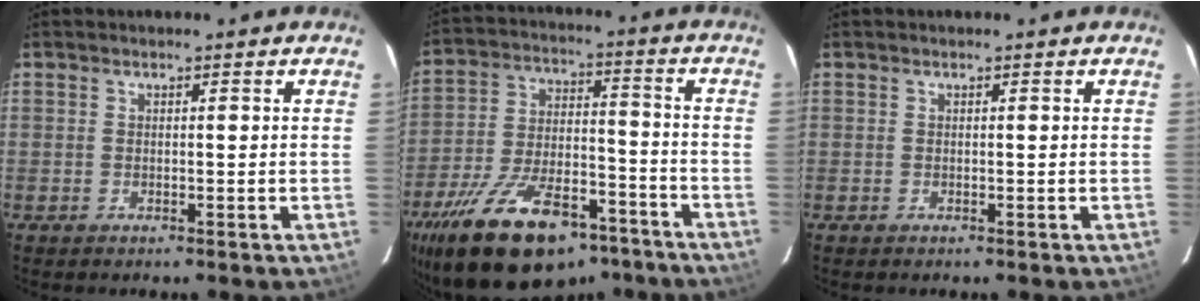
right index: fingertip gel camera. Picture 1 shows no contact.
{"total": 25.5, "force": [-17.8, 11.1, 14.5], "torque": [-0.277, -0.013, -0.268]}
{"total": 0.0}